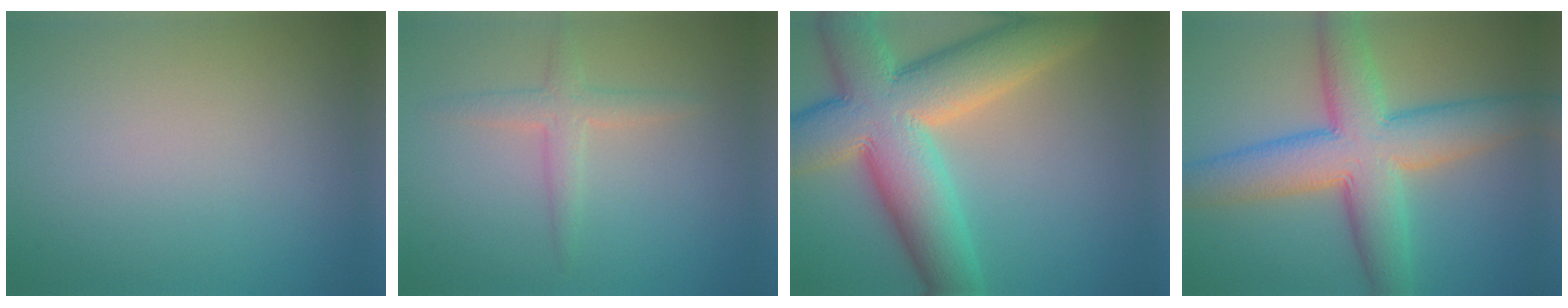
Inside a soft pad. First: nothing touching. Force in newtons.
{"total": 2.3, "press": 2.3, "slide": 0.1}
{"total": 13.8, "press": 13.8, "slide": 0.9}
{"total": 9.9, "press": 9.9, "slide": 0.4}